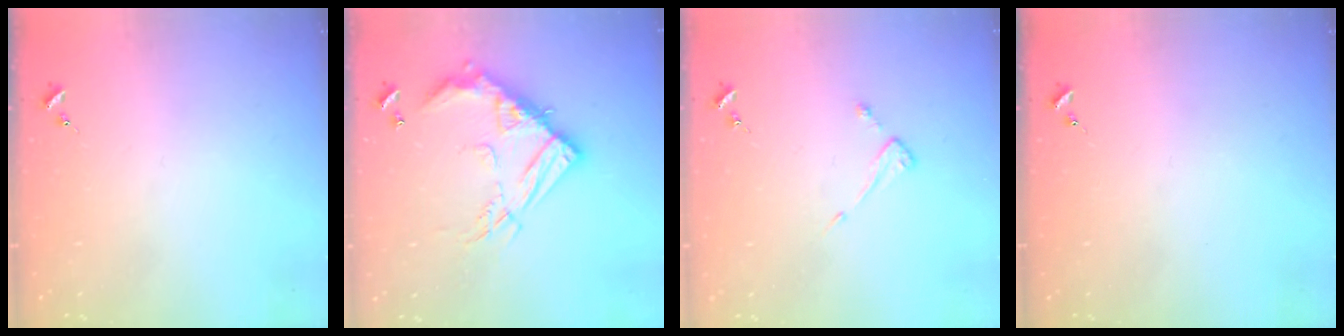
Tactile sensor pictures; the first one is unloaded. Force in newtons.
{"total": 19.4, "press": 19.2, "slide": 2.1}
{"total": 3.9, "press": 3.8, "slide": 0.4}
{"total": 0.0}